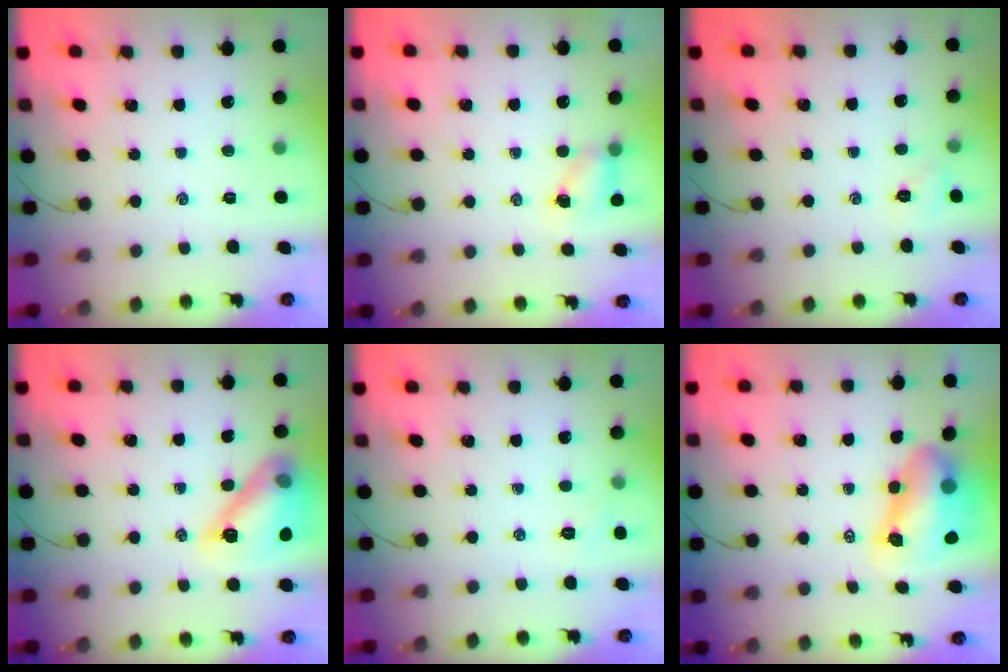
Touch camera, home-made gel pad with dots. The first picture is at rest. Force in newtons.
{"total": 4.6, "press": 4.6, "slide": 0.7}
{"total": 2.1, "press": 2.1, "slide": 0.6}
{"total": 15.7, "press": 15.6, "slide": 1.4}
{"total": 3.8, "press": 3.7, "slide": 0.8}
{"total": 10.0, "press": 9.6, "slide": 2.8}